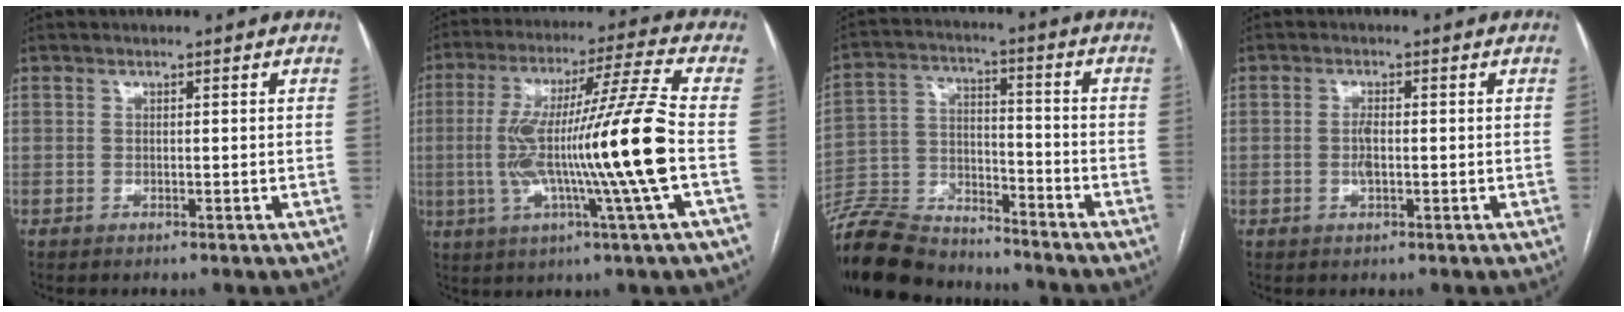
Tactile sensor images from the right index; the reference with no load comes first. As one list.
[{"total": 18.0, "force": [-2.5, -2.1, 17.7], "torque": [-0.321, -0.002, -0.053]}, {"total": 15.2, "force": [-14.1, 4.1, 3.6], "torque": [-0.074, 0.017, -0.251]}, {"total": 2.2, "force": [-0.3, 0.7, 2.1], "torque": [-0.046, 0.000, -0.007]}]